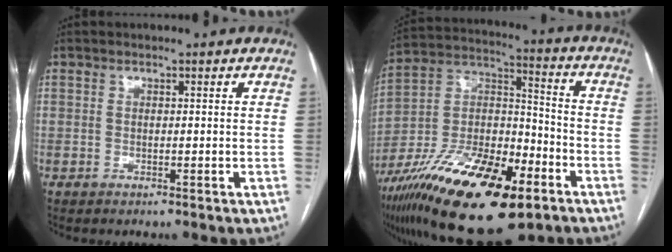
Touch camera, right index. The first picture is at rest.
{"total": 25.2, "force": [-15.0, 8.1, 18.5], "torque": [-0.341, -0.007, -0.255]}